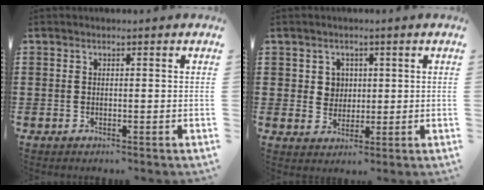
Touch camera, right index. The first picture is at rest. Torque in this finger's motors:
{"motor_torque": [0.54, 0.17, 0.01, 0.01]}